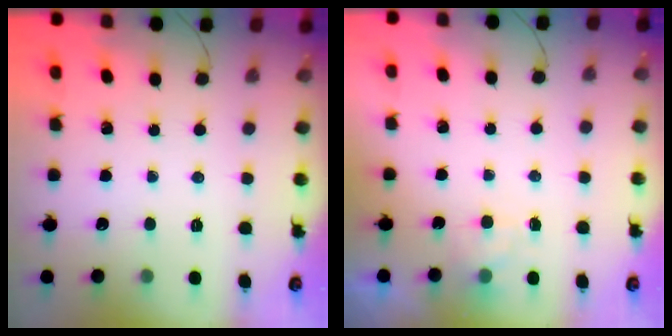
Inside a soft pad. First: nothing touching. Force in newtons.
{"total": 2.0, "press": 1.4, "slide": 1.3}